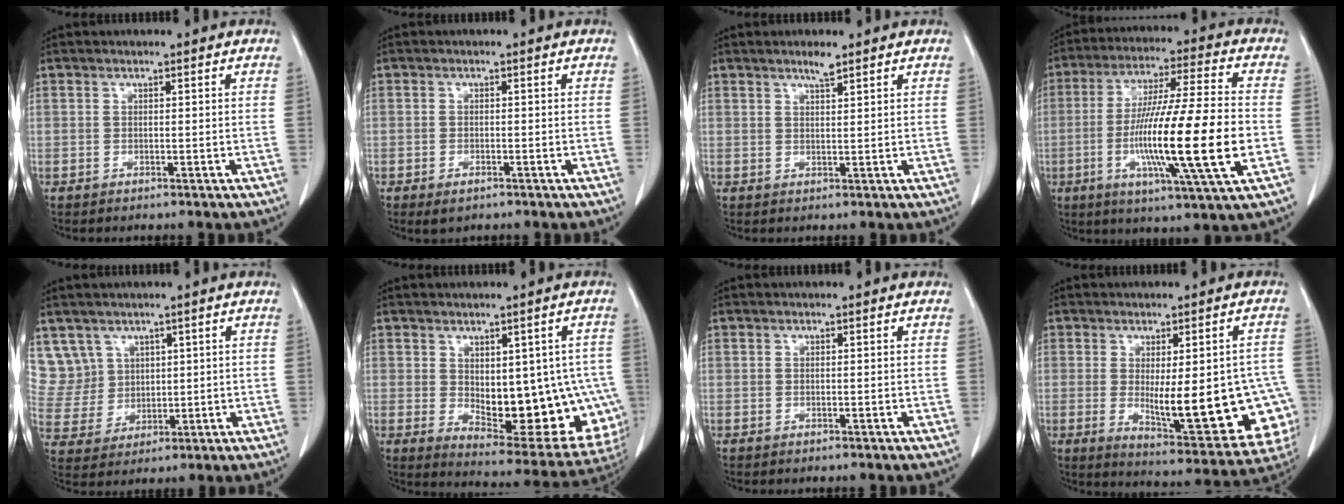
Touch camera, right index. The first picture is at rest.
{"total": 2.1, "force": [-1.3, 0.9, 1.4], "torque": [-0.024, -0.002, -0.014]}
{"total": 2.0, "force": [1.6, 0.1, 1.3], "torque": [-0.026, 0.000, 0.030]}
{"total": 19.3, "force": [-3.7, 0.1, 19.0], "torque": [-0.342, -0.016, -0.066]}
{"total": 7.9, "force": [4.5, 6.5, -0.2], "torque": [0.000, 0.018, 0.106]}
{"total": 16.7, "force": [-1.8, 7.9, 14.6], "torque": [-0.146, 0.003, 0.004]}
{"total": 0.0}
{"total": 18.9, "force": [-3.1, 5.7, 17.8], "torque": [-0.155, -0.003, -0.014]}